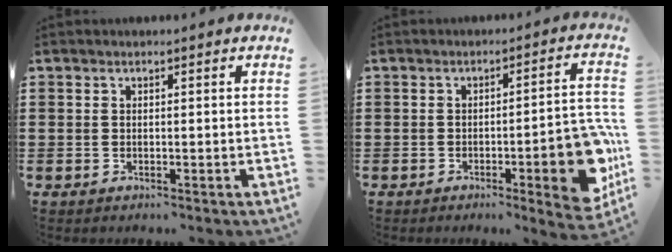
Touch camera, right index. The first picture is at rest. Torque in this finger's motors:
{"motor_torque": [1.99, -0.15, 0.65, 0.10]}